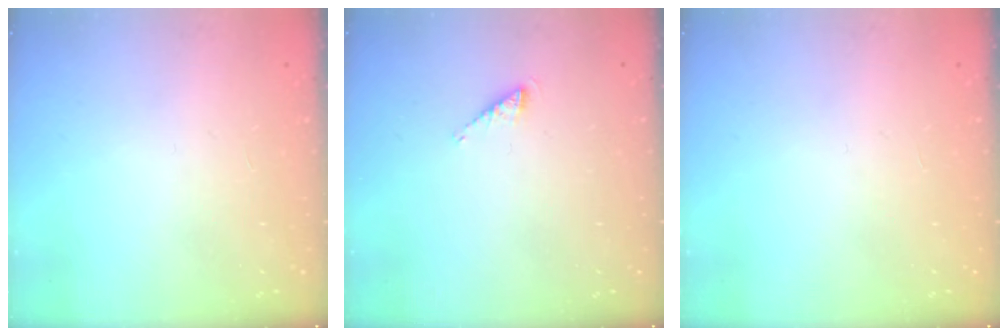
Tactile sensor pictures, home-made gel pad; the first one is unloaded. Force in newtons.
{"total": 3.2, "press": 3.2, "slide": 0.4}
{"total": 0.0}